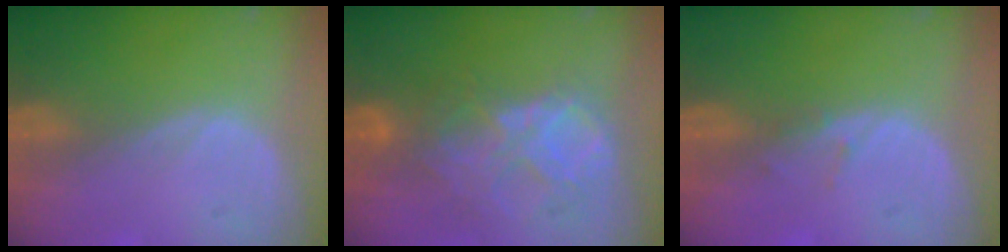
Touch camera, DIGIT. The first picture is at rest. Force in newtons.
{"total": 9.2, "press": 7.8, "slide": 4.9}
{"total": 1.1, "press": 0.8, "slide": 0.7}